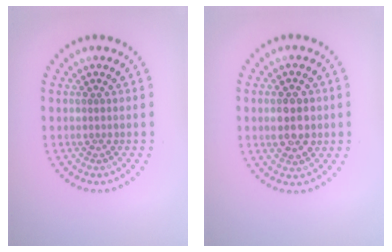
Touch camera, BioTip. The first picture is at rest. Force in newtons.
{"total": 3.9, "press": 3.9, "slide": 0.3}